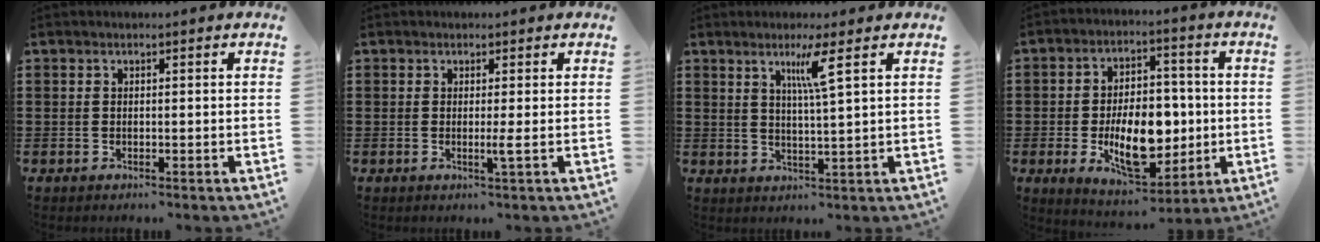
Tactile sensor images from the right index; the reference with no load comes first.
{"total": 2.0, "force": [-0.3, -0.4, 1.9], "torque": [-0.033, -0.008, -0.008]}
{"total": 4.6, "force": [2.4, -0.6, 3.9], "torque": [-0.075, -0.008, 0.035]}
{"total": 11.9, "force": [-2.0, 6.8, 9.6], "torque": [-0.159, -0.005, -0.036]}